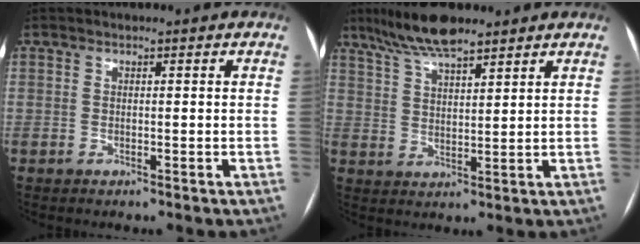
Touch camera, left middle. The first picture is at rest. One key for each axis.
{"total": 8.4, "fx": 6.8, "fy": 1.3, "fz": 4.8, "tx": -0.099, "ty": 0.015, "tz": 0.127}